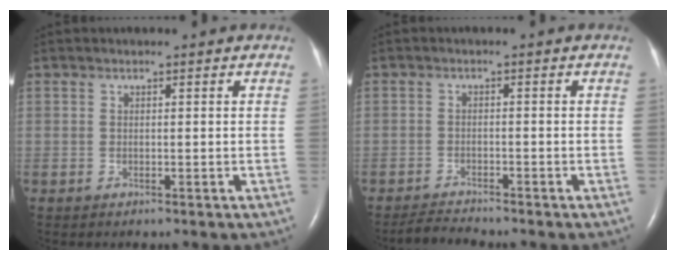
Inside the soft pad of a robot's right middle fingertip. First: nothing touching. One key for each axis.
{"total": 2.6, "fx": -2.6, "fy": -0.4, "fz": 0.2, "tx": -0.015, "ty": -0.017, "tz": -0.047}